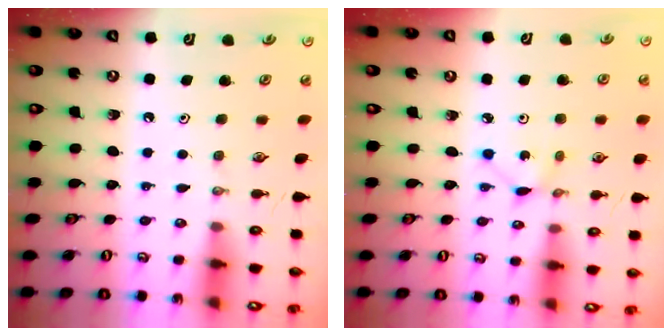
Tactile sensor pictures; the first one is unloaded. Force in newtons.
{"total": 1.6, "press": 1.5, "slide": 0.2}